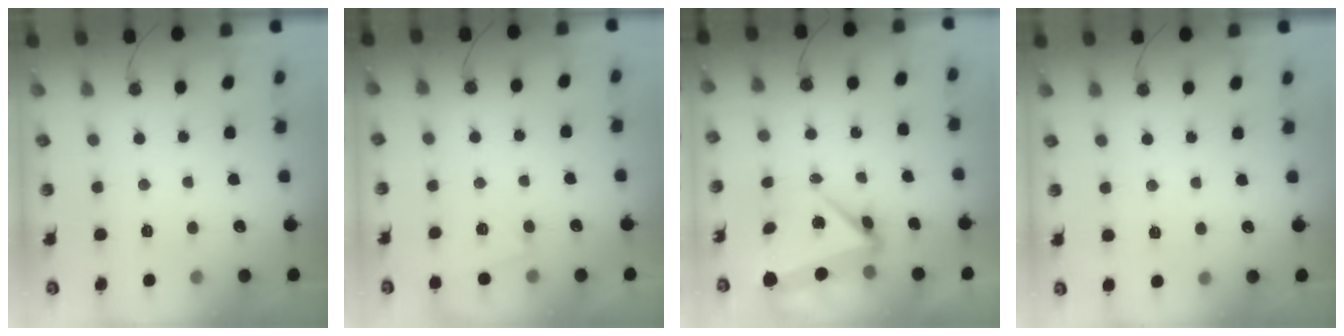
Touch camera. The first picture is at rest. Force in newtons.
{"total": 2.6, "press": 2.6, "slide": 0.7}
{"total": 5.9, "press": 5.0, "slide": 3.1}
{"total": 2.9, "press": 1.6, "slide": 2.4}